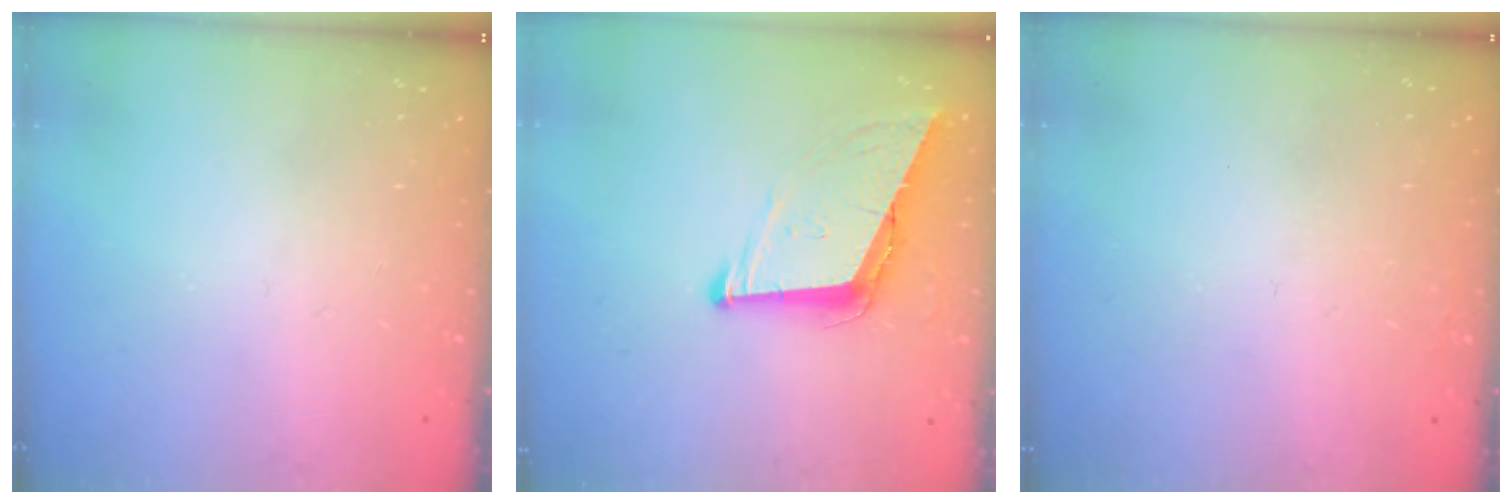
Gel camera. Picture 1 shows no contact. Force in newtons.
{"total": 9.3, "press": 8.9, "slide": 2.7}
{"total": 1.6, "press": 1.6, "slide": 0.1}